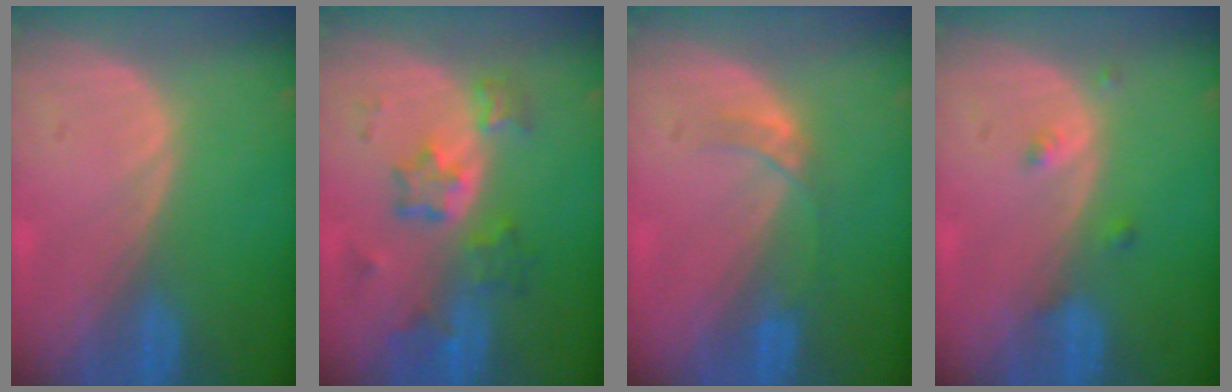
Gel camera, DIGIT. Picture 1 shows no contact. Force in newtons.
{"total": 7.1, "press": 6.5, "slide": 2.9}
{"total": 3.0, "press": 2.7, "slide": 1.3}
{"total": 1.6, "press": 1.5, "slide": 0.1}